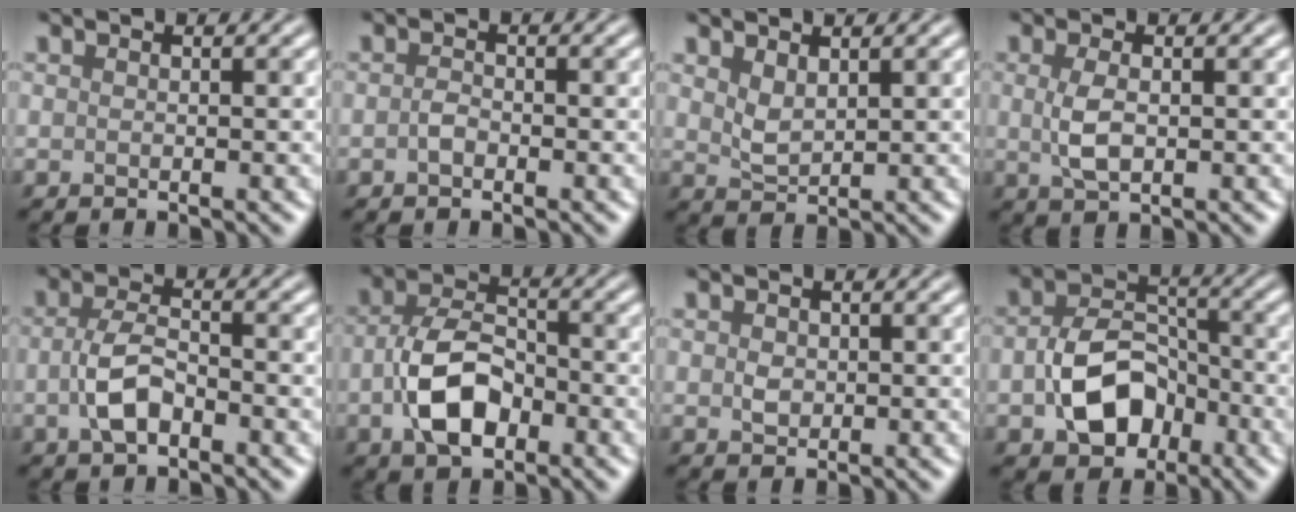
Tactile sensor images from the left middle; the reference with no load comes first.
{"total": 1.1, "force": [-0.5, 0.6, 0.8], "torque": [-0.018, 0.001, -0.012]}
{"total": 1.9, "force": [1.0, 1.0, 1.3], "torque": [-0.031, -0.003, 0.026]}
{"total": 2.8, "force": [0.1, 1.3, 2.4], "torque": [-0.060, -0.003, 0.003]}
{"total": 3.7, "force": [-1.1, 1.9, 3.0], "torque": [-0.062, 0.002, -0.026]}
{"total": 6.5, "force": [-1.8, 4.0, 4.8], "torque": [-0.096, -0.001, -0.036]}
{"total": 1.3, "force": [0.0, 1.1, 0.7], "torque": [-0.015, -0.002, 0.000]}
{"total": 7.3, "force": [-2.1, 5.1, 4.8], "torque": [-0.088, -0.007, -0.032]}